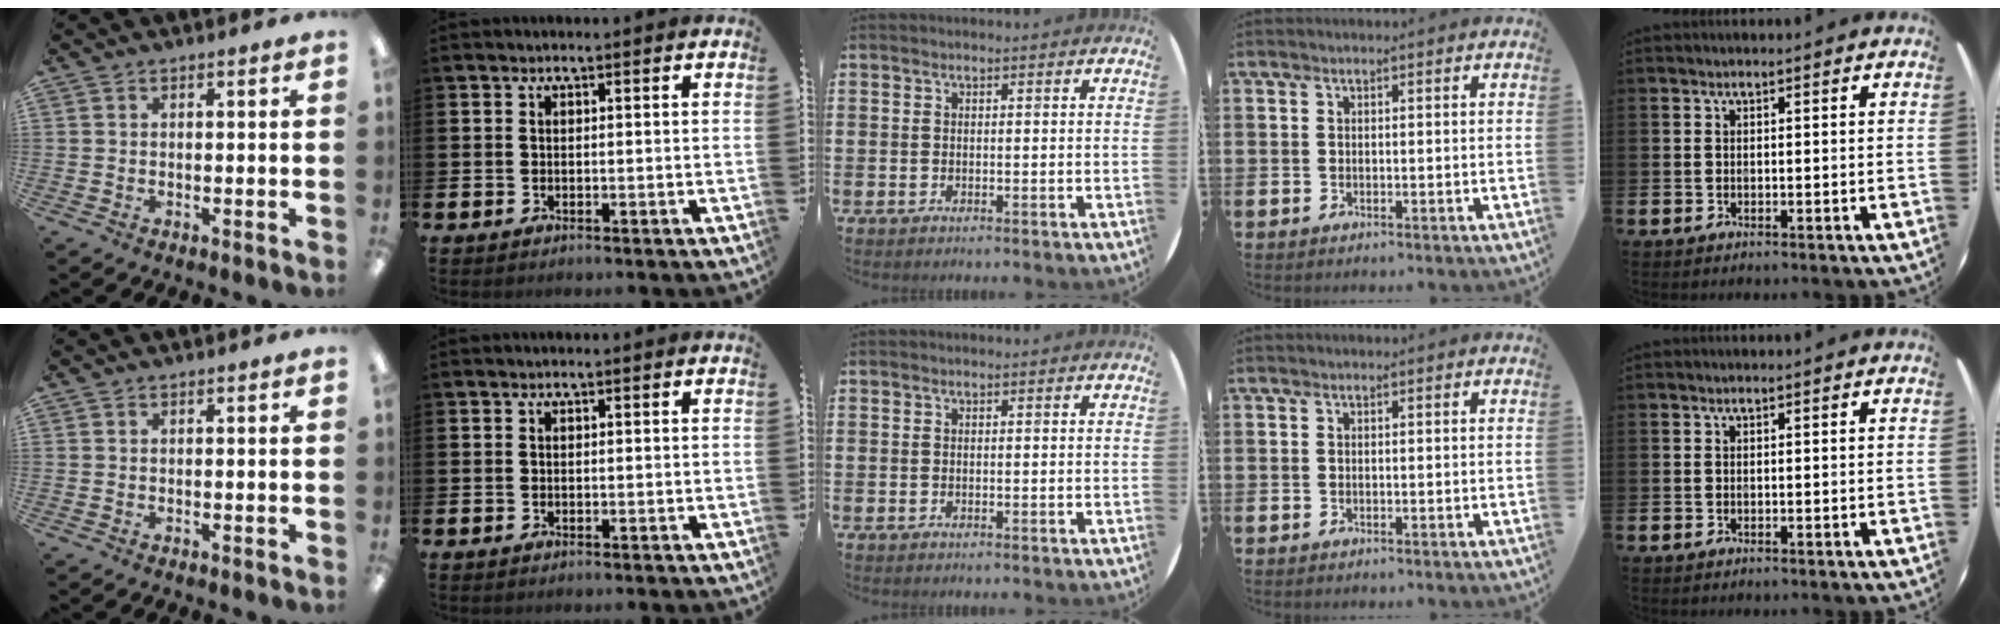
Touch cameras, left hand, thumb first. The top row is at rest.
{}